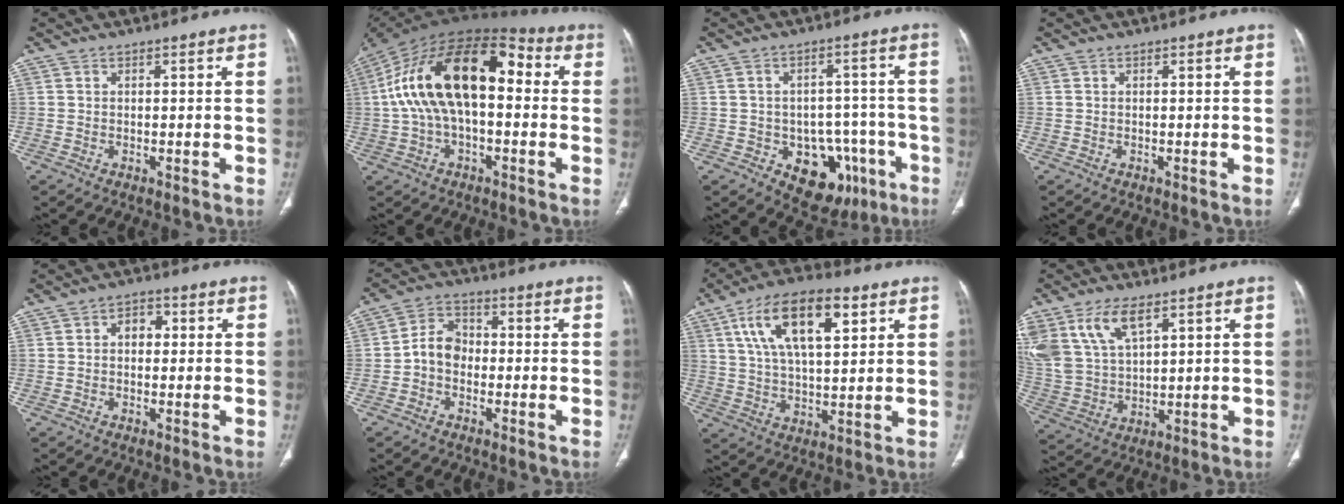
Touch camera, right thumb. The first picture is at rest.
{"total": 22.3, "force": [1.9, 11.6, 18.9], "torque": [-0.330, 0.051, 0.020]}
{"total": 13.3, "force": [-5.7, 9.3, 7.7], "torque": [-0.054, 0.039, -0.065]}
{"total": 0.0}
{"total": 3.5, "force": [0.4, 2.5, 2.4], "torque": [-0.022, 0.012, 0.001]}
{"total": 6.2, "force": [-1.2, 4.9, 3.6], "torque": [-0.046, 0.025, -0.036]}
{"total": 16.4, "force": [6.8, 7.1, 13.1], "torque": [-0.216, -0.003, 0.119]}
{"total": 13.1, "force": [7.1, 6.5, 8.8], "torque": [-0.178, -0.014, 0.154]}